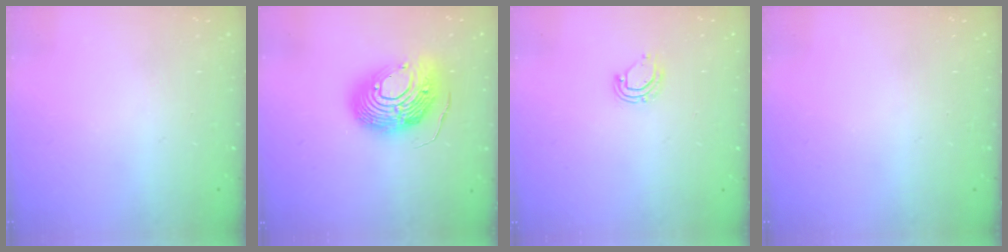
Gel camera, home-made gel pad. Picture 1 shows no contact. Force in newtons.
{"total": 16.9, "press": 16.8, "slide": 1.6}
{"total": 6.5, "press": 6.5, "slide": 1.1}
{"total": 0.0}